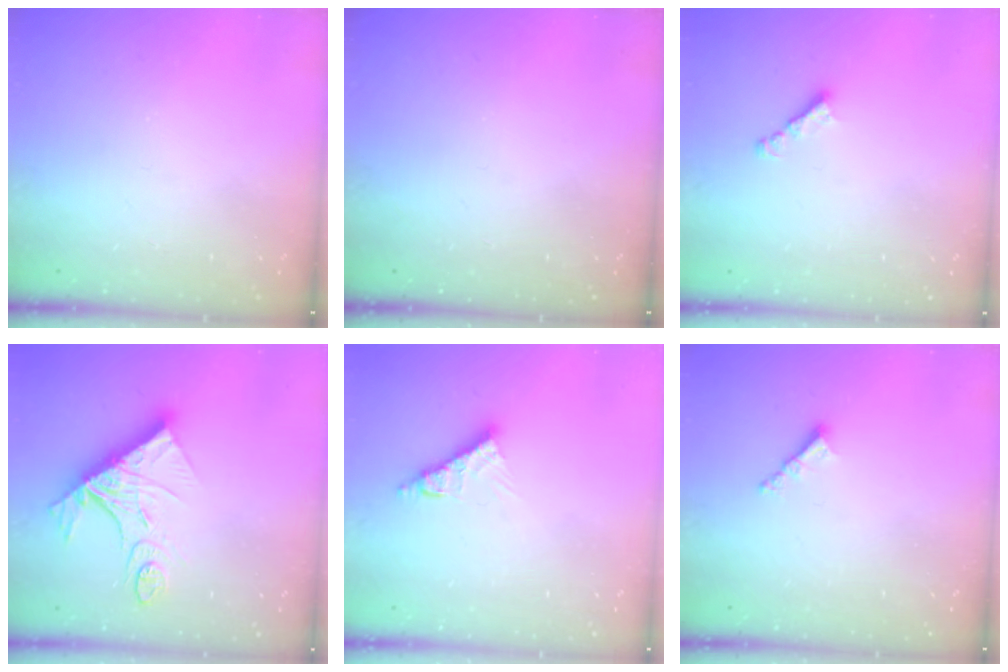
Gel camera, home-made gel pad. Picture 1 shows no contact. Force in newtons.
{"total": 0.0}
{"total": 2.2, "press": 2.1, "slide": 0.6}
{"total": 18.3, "press": 18.2, "slide": 1.8}
{"total": 7.5, "press": 7.5, "slide": 0.5}
{"total": 3.6, "press": 3.6, "slide": 0.4}